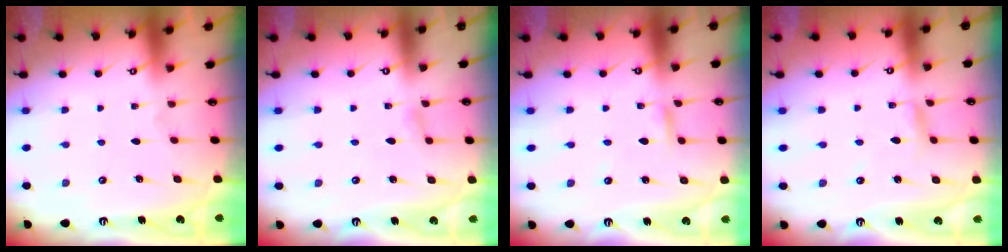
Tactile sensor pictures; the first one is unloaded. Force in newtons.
{"total": 2.3, "press": 2.3, "slide": 0.3}
{"total": 2.1, "press": 2.1, "slide": 0.1}
{"total": 2.1, "press": 2.1, "slide": 0.1}